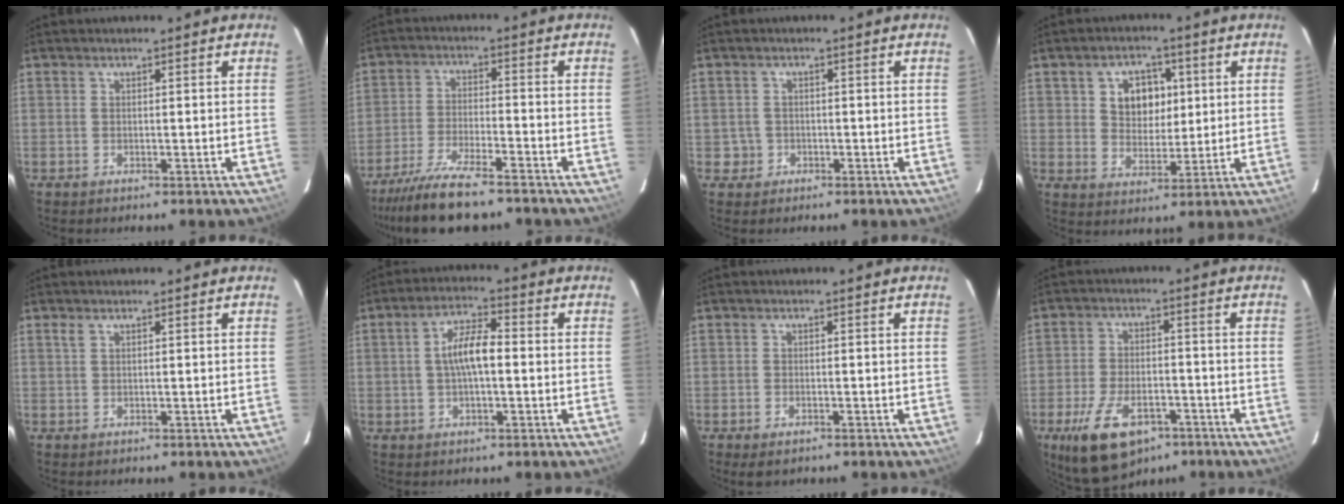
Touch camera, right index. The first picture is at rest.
{"total": 12.6, "force": [-10.6, 2.2, 6.5], "torque": [-0.151, -0.026, -0.187]}
{"total": 2.6, "force": [-0.7, 2.5, -0.1], "torque": [0.004, 0.015, -0.007]}
{"total": 7.8, "force": [2.2, 6.1, 4.4], "torque": [-0.080, 0.018, 0.043]}
{"total": 0.7, "force": [0.5, 0.3, 0.5], "torque": [-0.011, 0.003, 0.009]}
{"total": 7.0, "force": [-0.1, 2.5, 6.5], "torque": [-0.123, 0.014, 0.001]}
{"total": 2.4, "force": [-1.5, 1.3, 1.3], "torque": [-0.027, -0.007, -0.025]}
{"total": 14.3, "force": [-8.4, 7.3, 9.0], "torque": [-0.190, -0.018, -0.136]}